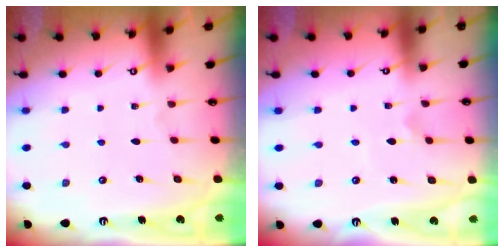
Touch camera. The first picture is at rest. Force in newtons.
{"total": 1.7, "press": 1.7, "slide": 0.1}